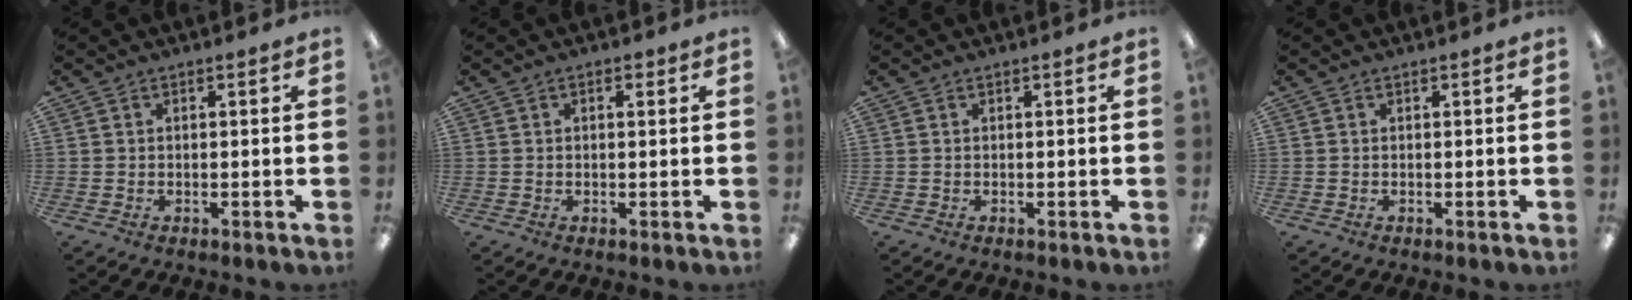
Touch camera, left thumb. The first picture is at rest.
{"total": 1.1, "force": [0.5, 0.6, 0.8], "torque": [-0.009, 0.000, 0.006]}
{"total": 0.0}
{"total": 0.0}